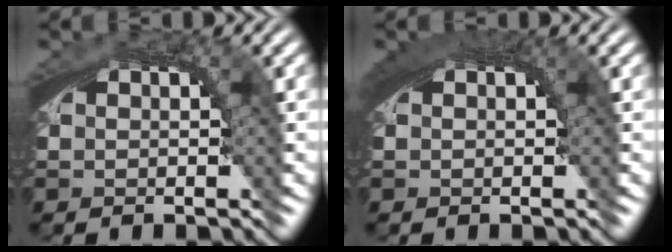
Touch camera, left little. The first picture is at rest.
{"total": 2.1, "force": [0.9, 0.4, 1.8], "torque": [-0.020, 0.007, 0.013]}